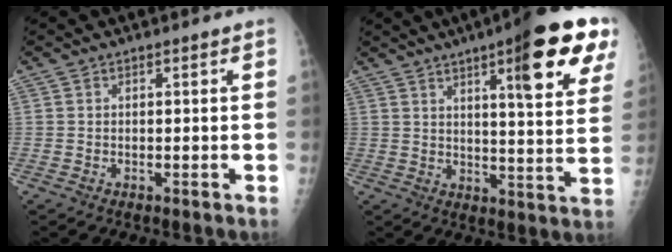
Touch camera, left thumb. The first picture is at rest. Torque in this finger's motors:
{"motor_torque": [3.08, 1.96, 2.05, -0.72, 0.62]}